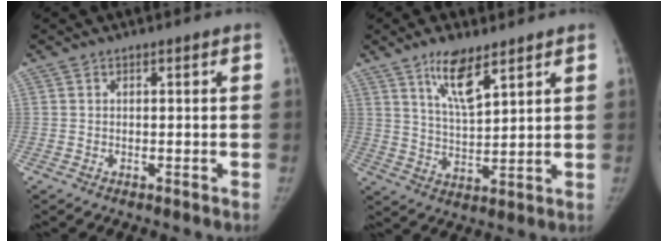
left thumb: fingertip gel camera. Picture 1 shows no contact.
{"total": 8.5, "force": [5.5, 2.6, 6.0], "torque": [-0.100, -0.036, 0.105]}